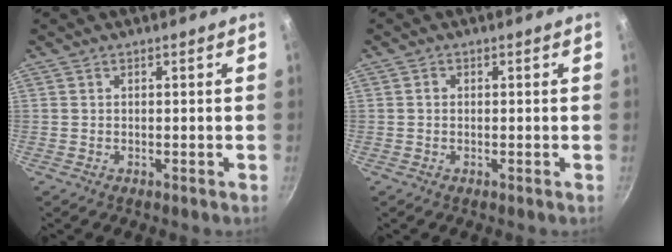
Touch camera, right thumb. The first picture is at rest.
{"total": 0.8, "force": [0.0, 0.7, 0.4], "torque": [-0.006, 0.005, -0.001]}